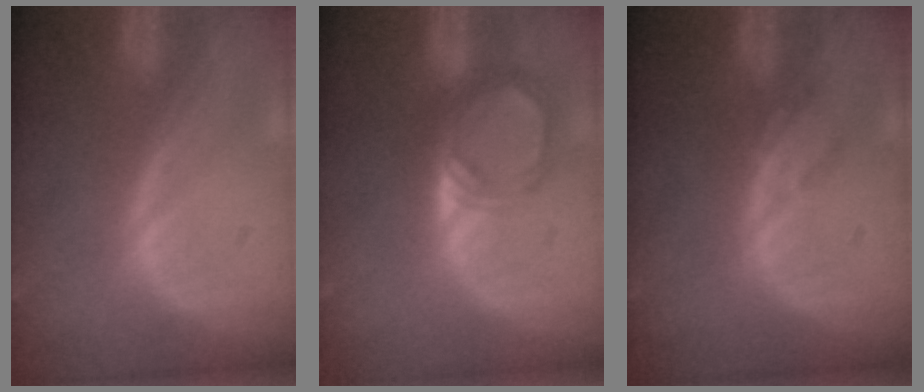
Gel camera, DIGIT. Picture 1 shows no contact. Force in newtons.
{"total": 5.3, "press": 4.9, "slide": 1.9}
{"total": 1.6, "press": 1.6, "slide": 0.2}